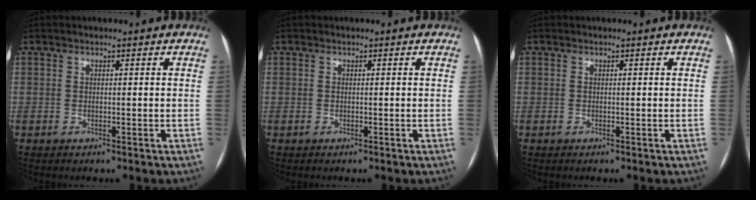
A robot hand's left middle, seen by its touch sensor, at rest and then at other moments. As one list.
[{"total": 0.0}, {"total": 0.0}]